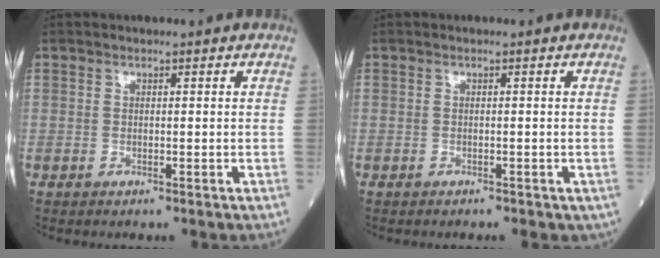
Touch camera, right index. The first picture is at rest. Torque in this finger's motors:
{"motor_torque": [-0.09, -0.32, -0.07, -0.09]}